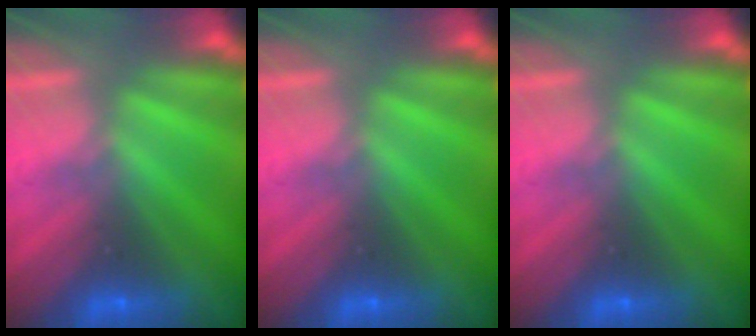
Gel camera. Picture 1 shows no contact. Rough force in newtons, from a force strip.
{"total": 0.0}
{"total": 0.0}